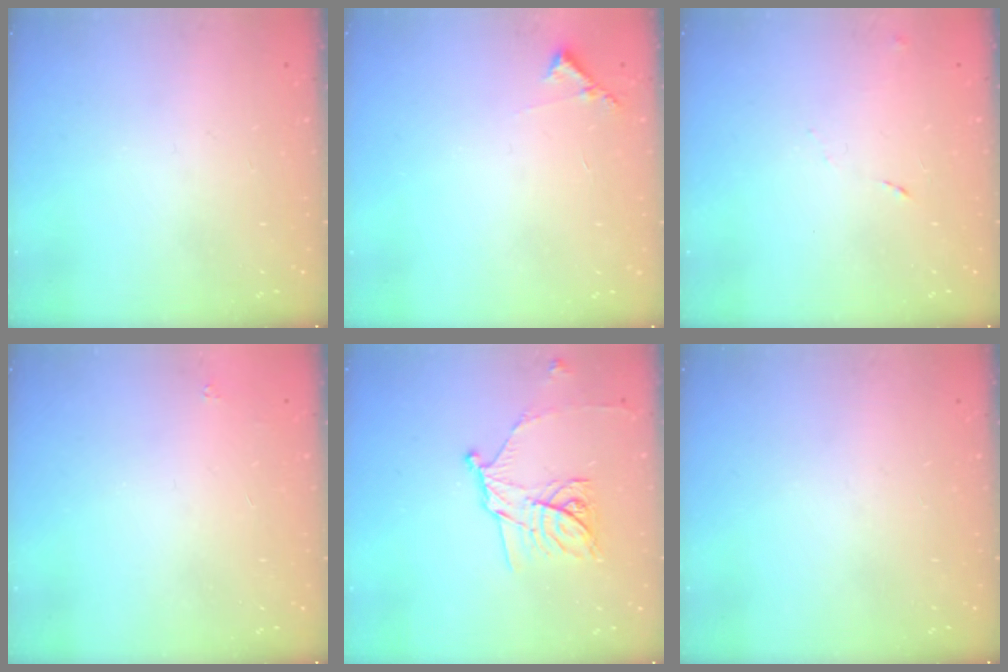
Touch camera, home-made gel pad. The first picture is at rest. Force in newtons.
{"total": 6.4, "press": 6.4, "slide": 0.5}
{"total": 4.1, "press": 4.1, "slide": 0.7}
{"total": 1.6, "press": 1.5, "slide": 0.2}
{"total": 13.5, "press": 13.5, "slide": 0.1}
{"total": 0.0}